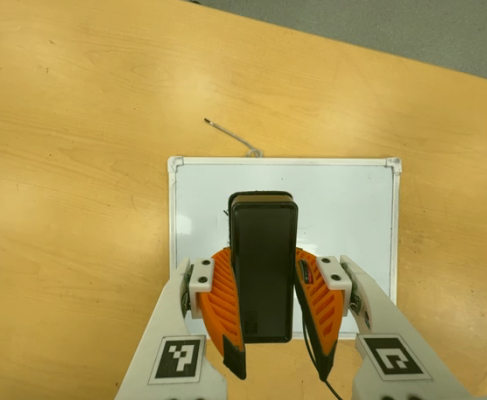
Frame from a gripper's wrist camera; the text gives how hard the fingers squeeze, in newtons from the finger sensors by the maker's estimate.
{"total": 8.2, "left": 7.1, "right": 9.2}